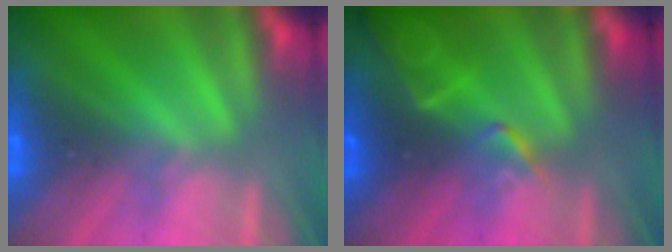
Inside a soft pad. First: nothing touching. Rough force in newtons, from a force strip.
{"total": 2.1}